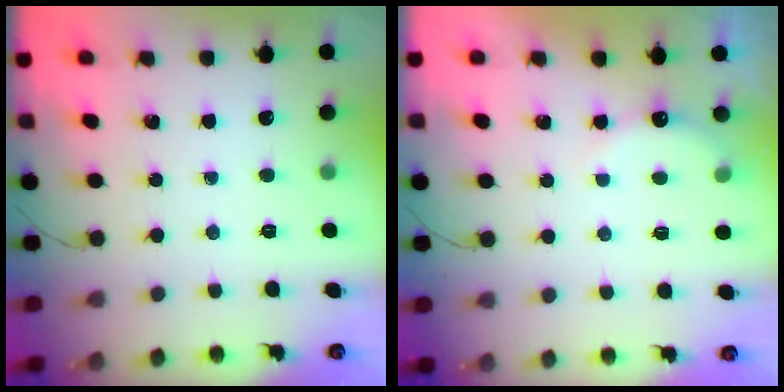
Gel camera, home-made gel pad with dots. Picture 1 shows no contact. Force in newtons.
{"total": 5.4, "press": 5.3, "slide": 0.9}